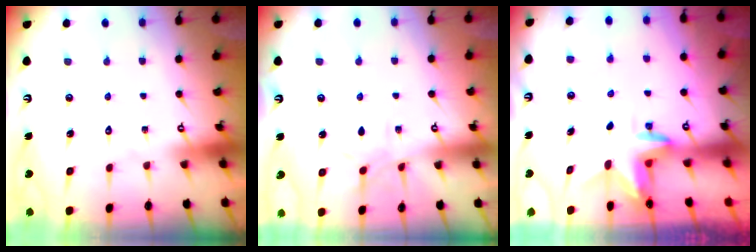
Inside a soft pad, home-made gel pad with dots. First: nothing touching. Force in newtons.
{"total": 5.3, "press": 5.3, "slide": 0.6}
{"total": 3.1, "press": 3.1, "slide": 0.2}